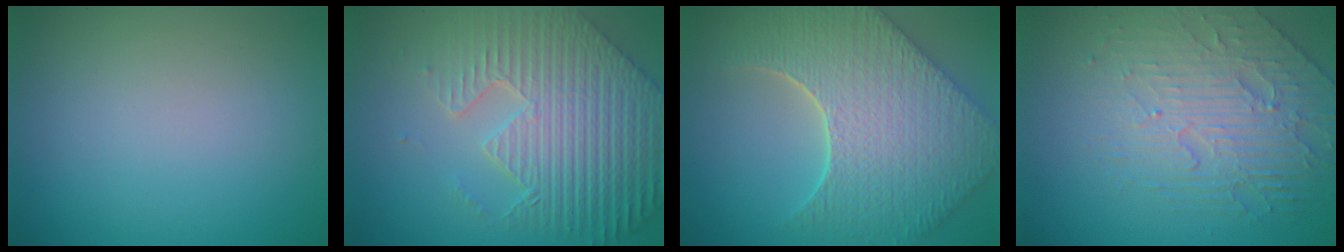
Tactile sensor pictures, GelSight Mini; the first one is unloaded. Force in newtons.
{"total": 9.0, "press": 6.5, "slide": 6.3}
{"total": 8.8, "press": 7.2, "slide": 5.0}
{"total": 4.6, "press": 4.2, "slide": 1.9}